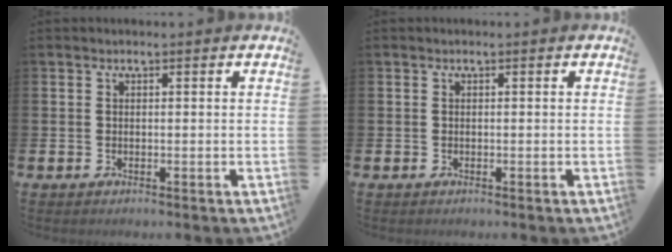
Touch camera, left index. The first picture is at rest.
{"total": 0.0}